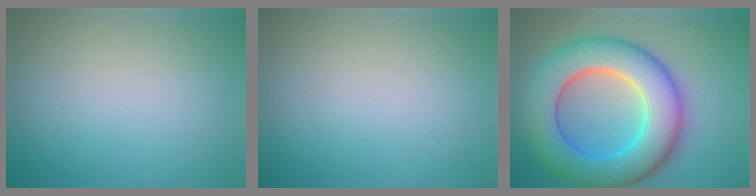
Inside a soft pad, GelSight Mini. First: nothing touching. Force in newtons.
{"total": 0.0}
{"total": 11.4, "press": 11.4, "slide": 0.1}